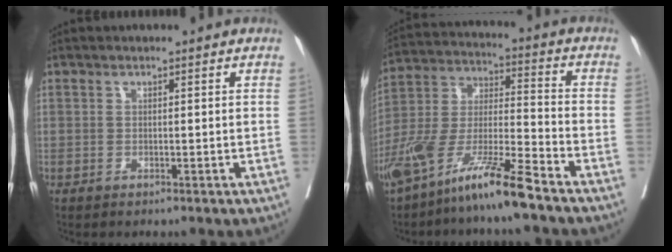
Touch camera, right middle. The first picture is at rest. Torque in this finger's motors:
{"motor_torque": [1.12, -1.02, 0.64, 0.21]}